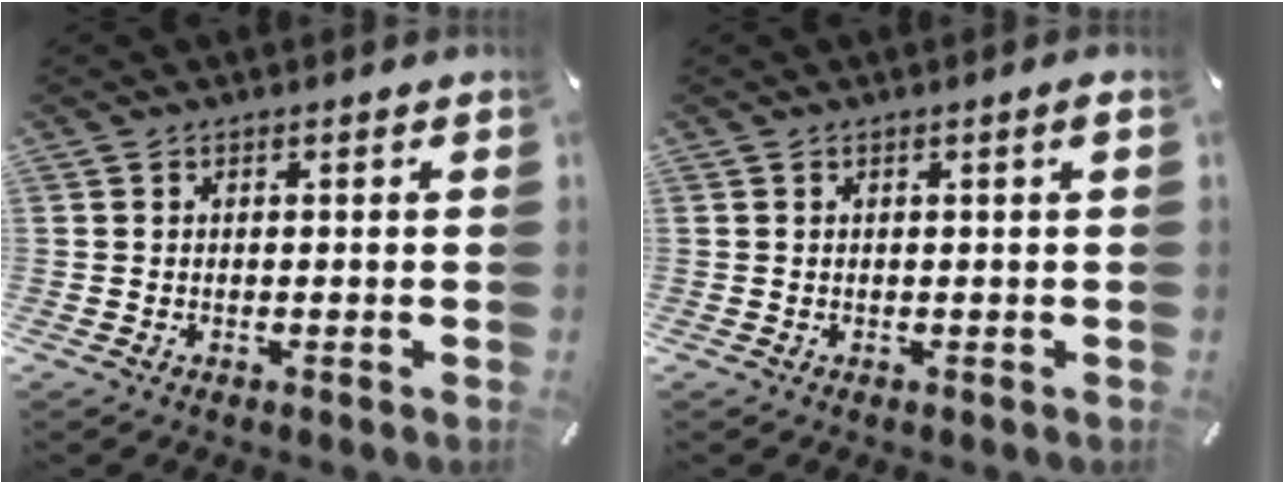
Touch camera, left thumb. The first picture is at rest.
{"total": 1.1, "force": [0.2, 0.0, 1.1], "torque": [-0.018, 0.001, 0.003]}